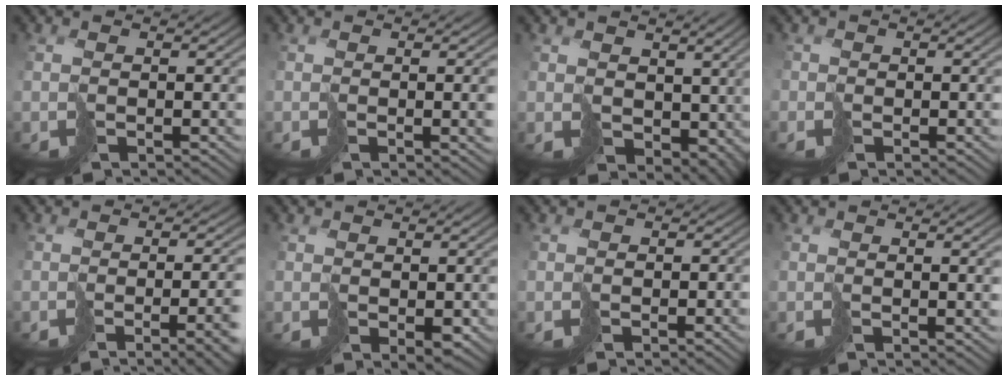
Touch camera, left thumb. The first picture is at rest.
{"total": 5.0, "force": [-0.5, 1.6, 4.7], "torque": [-0.057, -0.011, 0.002]}
{"total": 6.6, "force": [1.1, 5.2, 3.9], "torque": [-0.084, -0.023, 0.031]}
{"total": 1.5, "force": [-0.9, 1.2, -0.1], "torque": [0.003, -0.007, -0.022]}
{"total": 9.0, "force": [-3.0, 3.2, 7.8], "torque": [-0.069, -0.015, -0.031]}
{"total": 2.1, "force": [-0.3, 1.4, 1.5], "torque": [-0.026, -0.011, 0.003]}
{"total": 1.3, "force": [-0.7, 1.1, 0.0], "torque": [0.006, -0.003, -0.015]}
{"total": 2.7, "force": [0.3, 0.7, 2.6], "torque": [-0.039, -0.001, 0.006]}